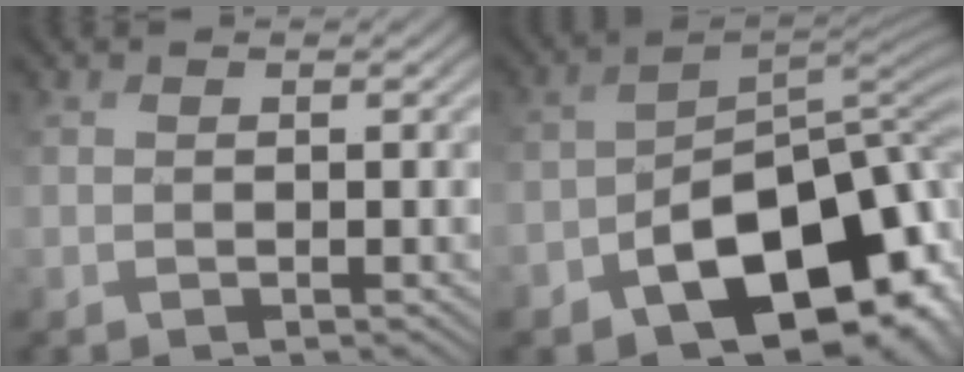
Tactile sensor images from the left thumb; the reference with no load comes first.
{"total": 14.0, "force": [-7.3, 7.7, 9.1], "torque": [-0.136, -0.030, -0.104]}